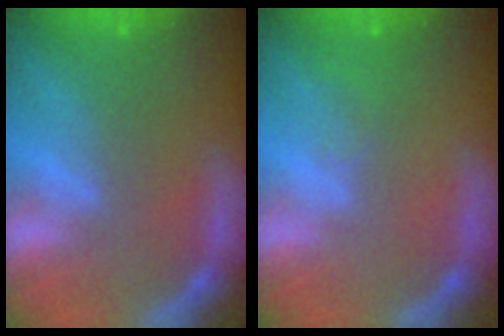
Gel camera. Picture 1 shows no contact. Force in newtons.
{"total": 1.0}